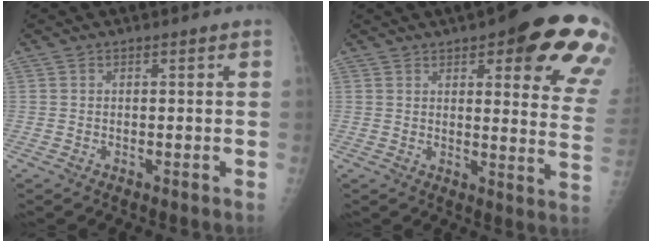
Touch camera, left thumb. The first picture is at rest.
{"total": 20.8, "force": [10.4, 6.0, 17.0], "torque": [-0.177, -0.037, 0.116]}